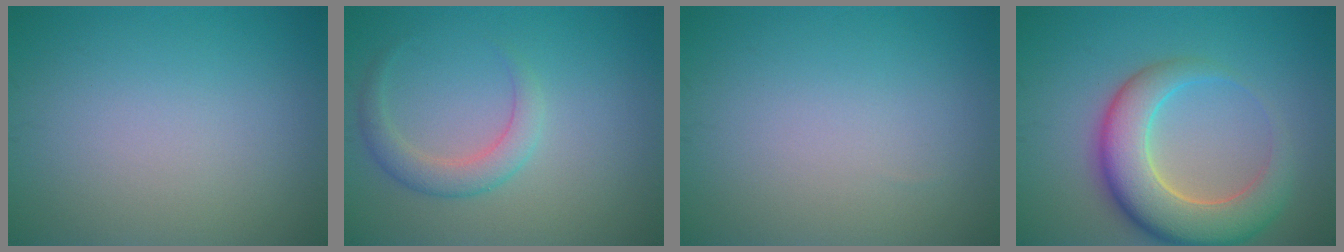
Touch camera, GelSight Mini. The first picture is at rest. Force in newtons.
{"total": 2.6, "press": 2.6, "slide": 0.2}
{"total": 0.0}
{"total": 8.0, "press": 8.0, "slide": 0.5}